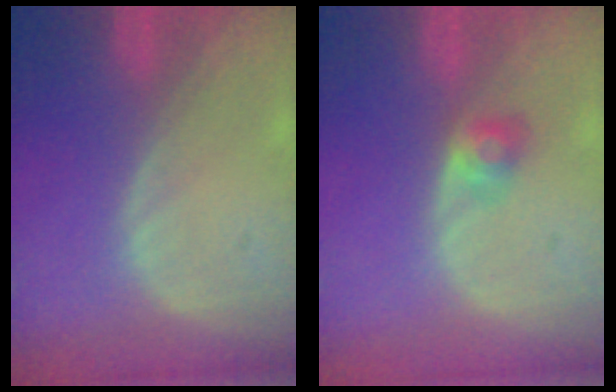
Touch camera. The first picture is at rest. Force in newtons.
{"total": 2.6, "press": 2.4, "slide": 0.9}